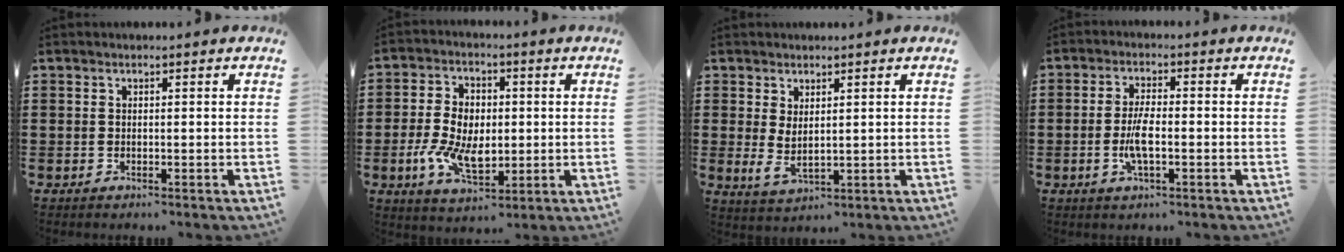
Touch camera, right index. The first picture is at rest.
{"total": 8.7, "force": [-1.3, 5.5, 6.6], "torque": [-0.146, 0.012, -0.025]}
{"total": 3.2, "force": [1.3, 1.4, 2.6], "torque": [-0.060, -0.001, 0.023]}
{"total": 5.0, "force": [-1.2, 1.5, 4.6], "torque": [-0.098, -0.002, -0.027]}